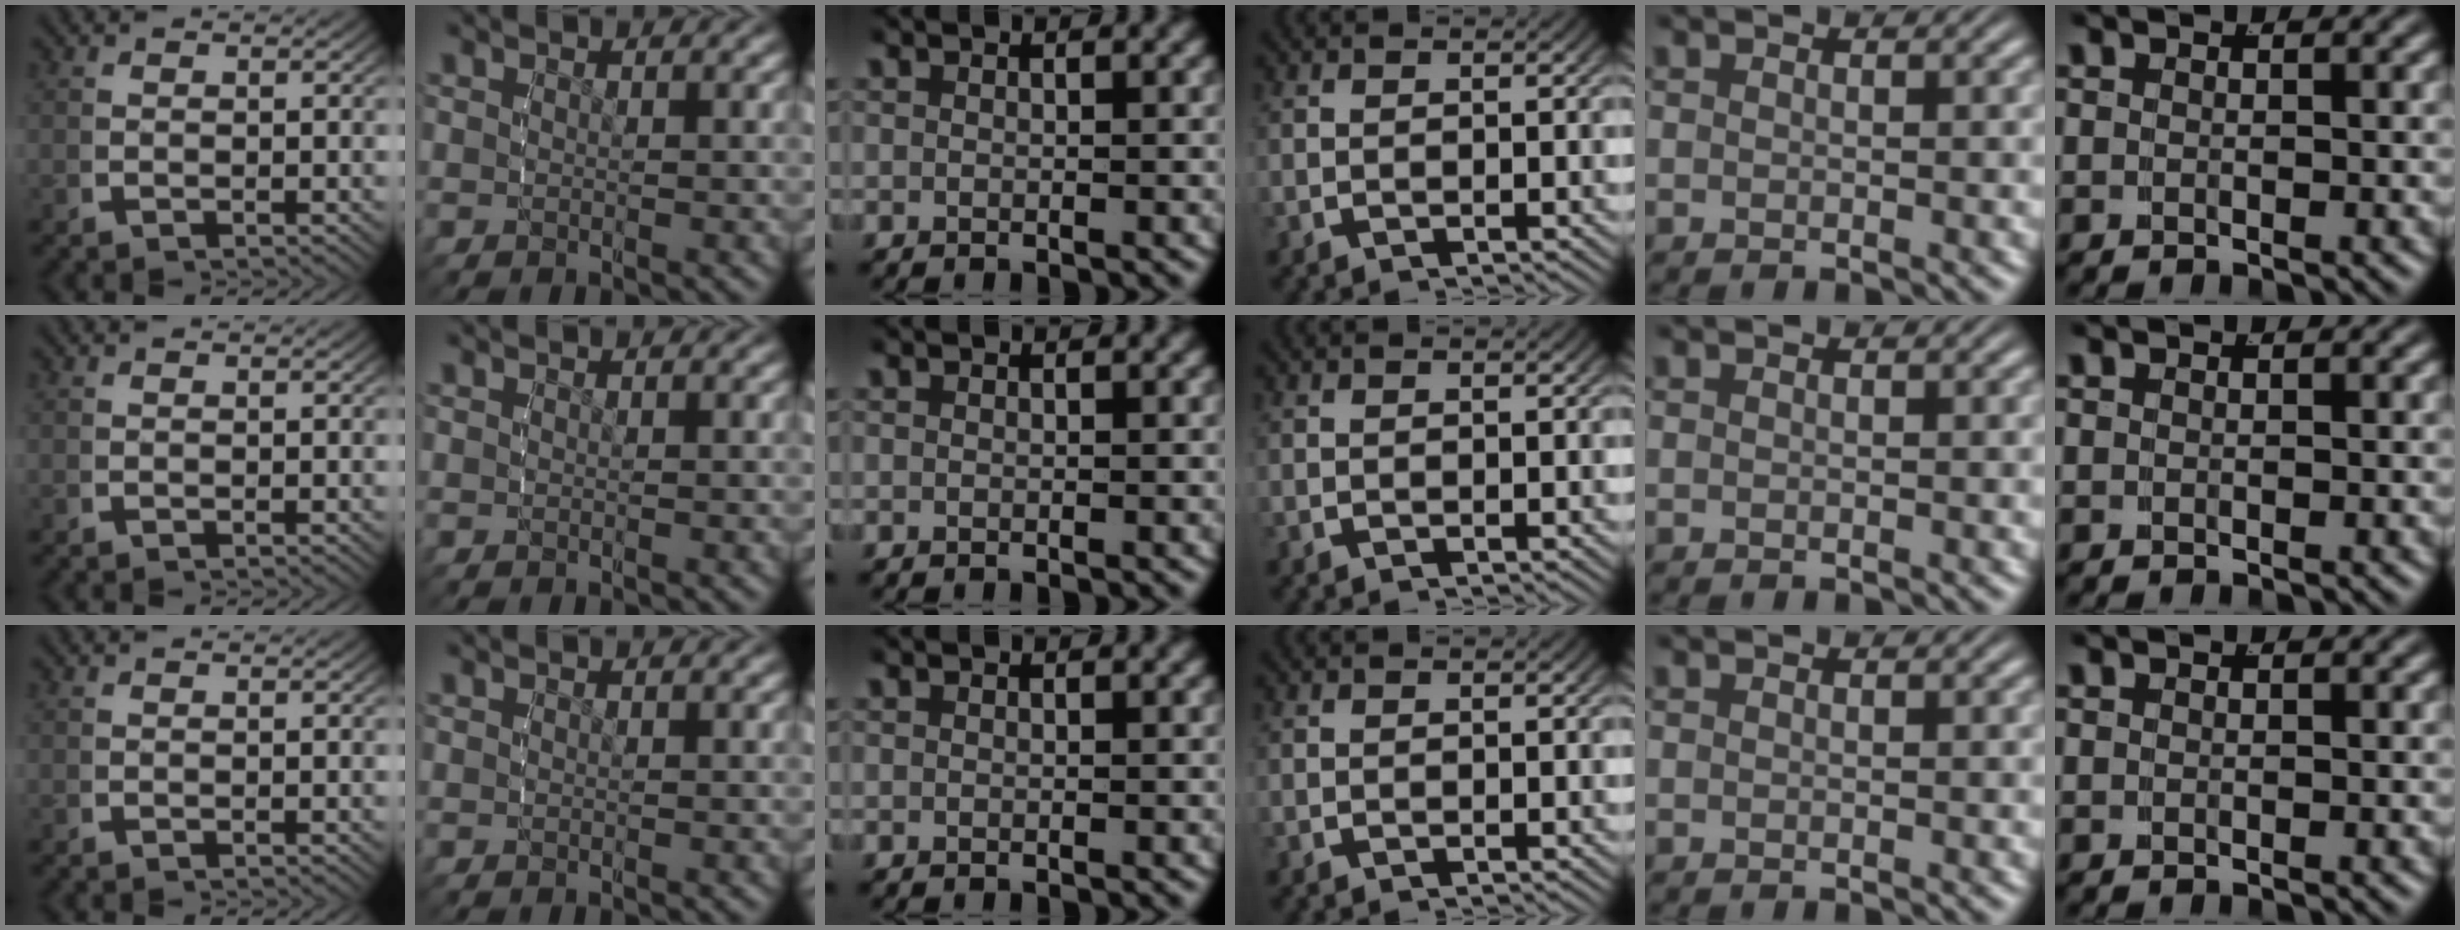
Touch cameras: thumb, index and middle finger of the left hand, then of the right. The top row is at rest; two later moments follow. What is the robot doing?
{"motion": "reach", "object": "jacket"}